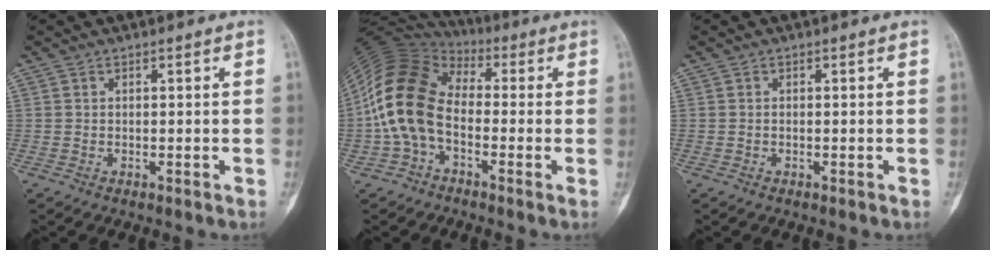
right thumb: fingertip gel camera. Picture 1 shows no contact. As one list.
[{"total": 13.9, "force": [-1.7, 9.2, 10.3], "torque": [-0.205, 0.035, -0.047]}, {"total": 0.0}]